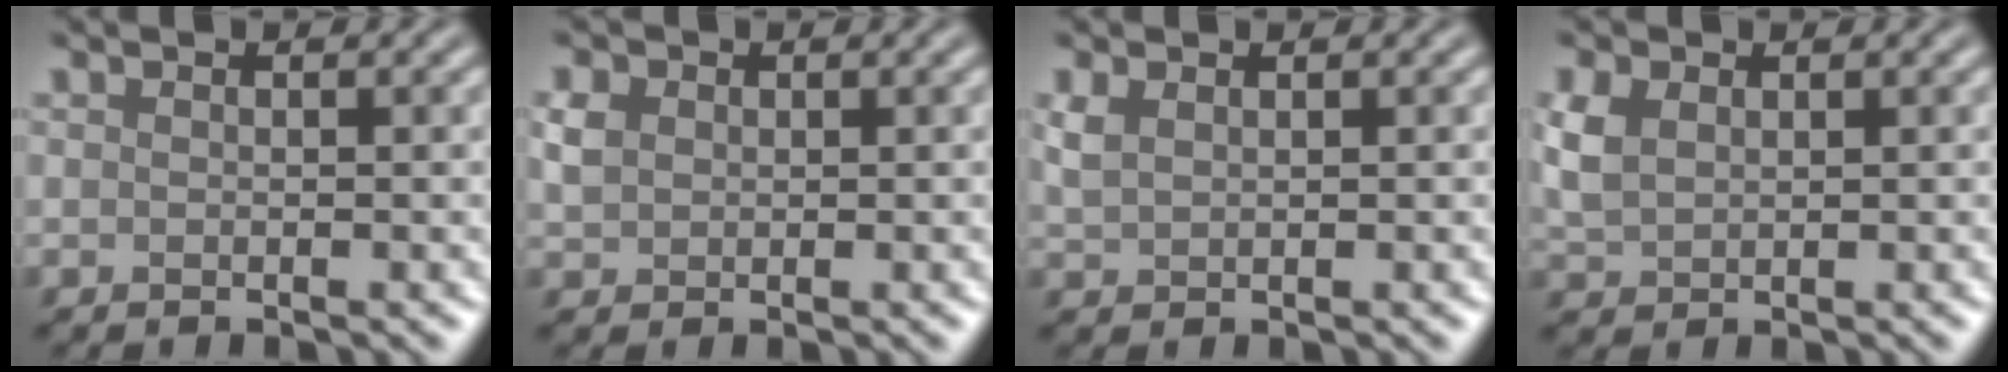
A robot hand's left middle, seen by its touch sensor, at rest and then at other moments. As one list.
[{"total": 1.9, "force": [0.5, 1.6, 0.8], "torque": [-0.018, 0.004, 0.009]}, {"total": 1.6, "force": [0.9, 0.9, 0.9], "torque": [-0.027, 0.001, 0.021]}, {"total": 2.9, "force": [1.0, 2.1, 1.7], "torque": [-0.048, 0.003, 0.022]}]